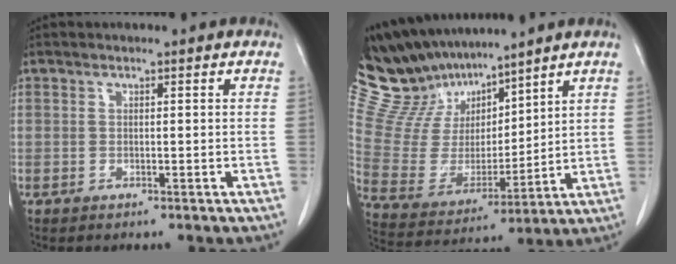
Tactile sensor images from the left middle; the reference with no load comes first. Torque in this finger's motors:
{"motor_torque": [0.43, -0.52, -0.07, -0.10]}